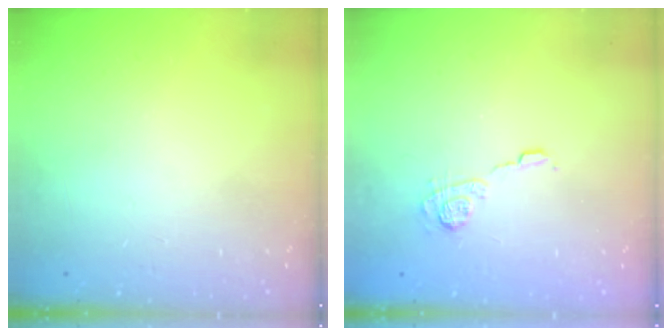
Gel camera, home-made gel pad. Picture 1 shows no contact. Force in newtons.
{"total": 9.5, "press": 9.5, "slide": 0.8}